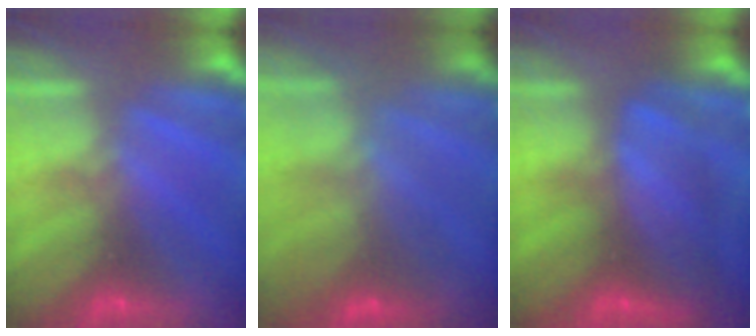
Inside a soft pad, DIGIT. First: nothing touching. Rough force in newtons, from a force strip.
{"total": 7.7}
{"total": 6.7}